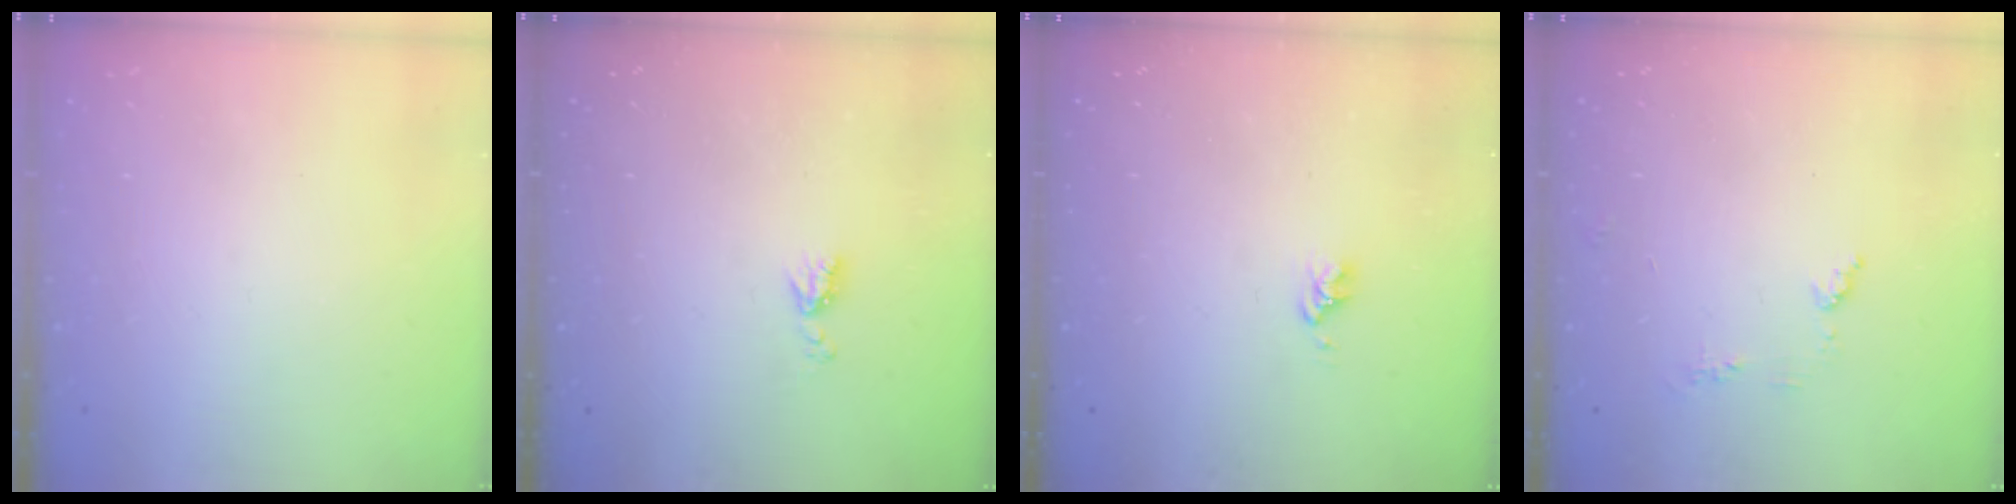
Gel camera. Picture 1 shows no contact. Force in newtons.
{"total": 5.6, "press": 5.5, "slide": 0.8}
{"total": 2.8, "press": 2.8, "slide": 0.3}
{"total": 5.3, "press": 5.2, "slide": 0.6}